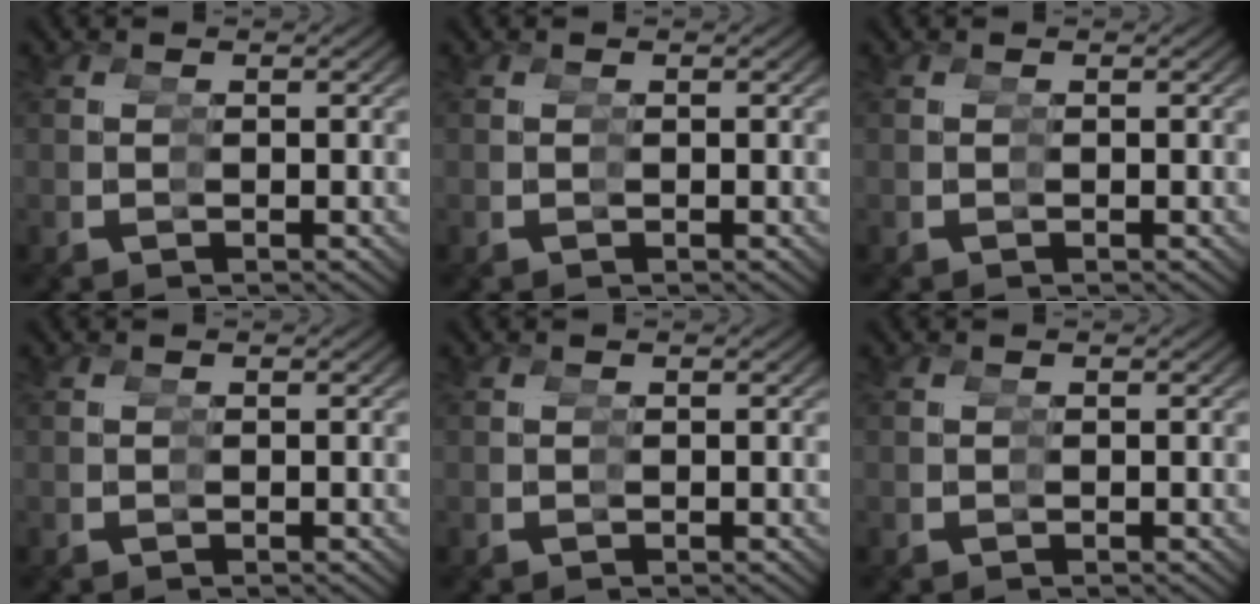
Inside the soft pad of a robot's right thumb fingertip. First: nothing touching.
{"total": 0.0}
{"total": 0.0}
{"total": 0.0}
{"total": 0.0}
{"total": 0.0}